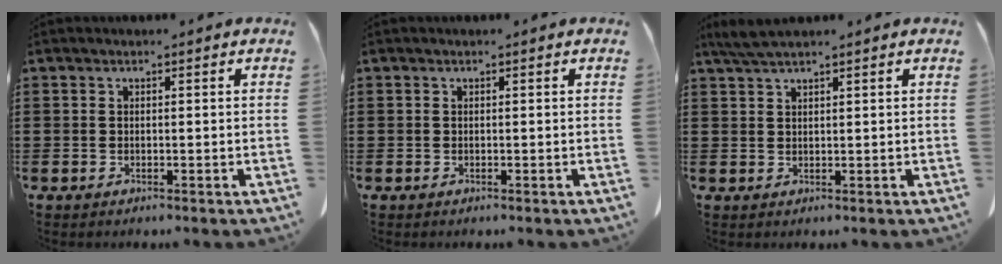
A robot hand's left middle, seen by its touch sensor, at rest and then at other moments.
{"total": 0.0}
{"total": 2.7, "force": [2.1, 0.1, 1.7], "torque": [-0.038, -0.002, 0.042]}